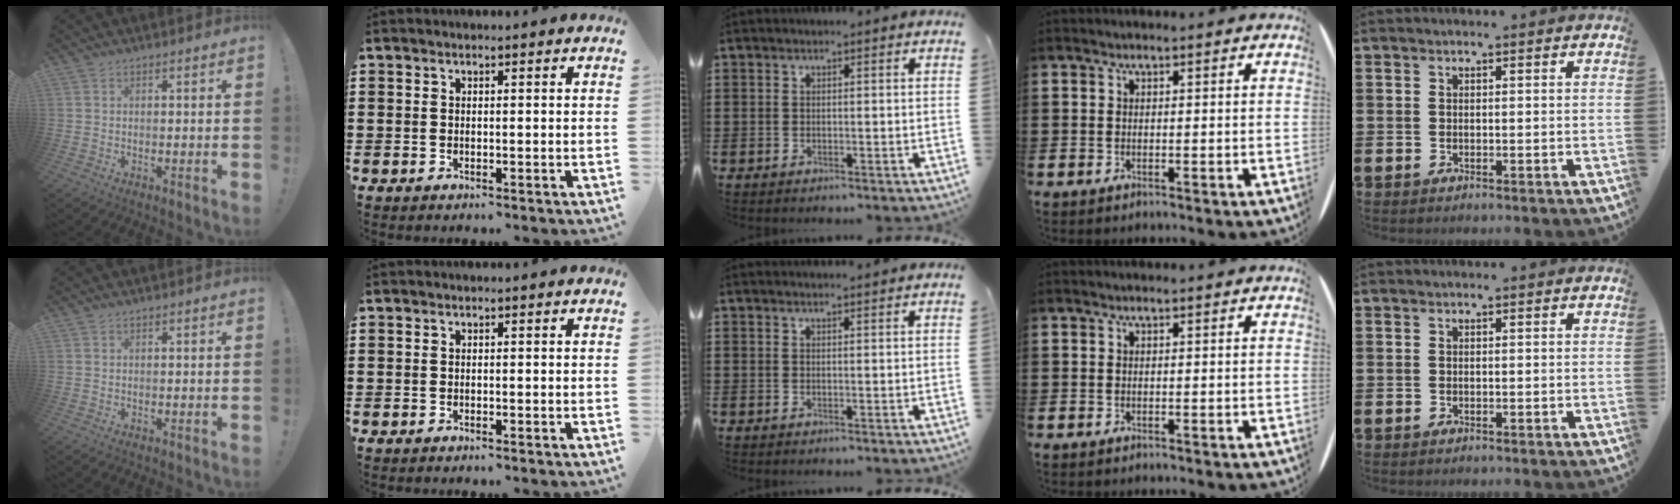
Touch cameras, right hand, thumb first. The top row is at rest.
{"middle": {"total": 1.2, "force": [1.2, -0.3, 0.2], "torque": [-0.004, -0.003, 0.022]}}